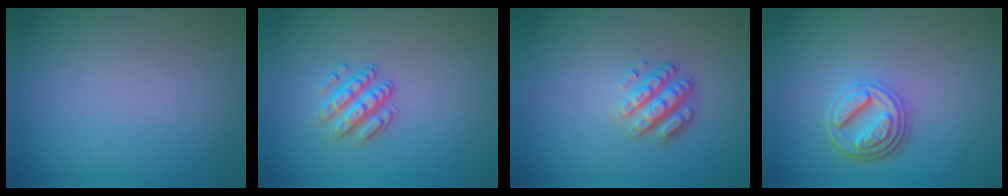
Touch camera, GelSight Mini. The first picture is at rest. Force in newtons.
{"total": 2.9, "press": 2.3, "slide": 1.6}
{"total": 3.6, "press": 2.6, "slide": 2.4}
{"total": 4.4, "press": 3.4, "slide": 2.9}